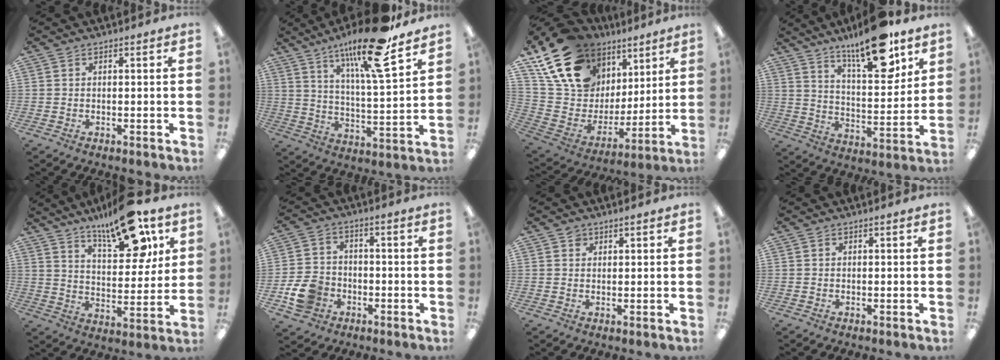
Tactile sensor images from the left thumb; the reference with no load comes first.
{"total": 18.8, "force": [13.1, 3.7, 12.9], "torque": [-0.222, -0.067, 0.209]}
{"total": 20.6, "force": [13.4, 12.9, 8.8], "torque": [-0.185, -0.065, 0.260]}
{"total": 18.4, "force": [13.3, 5.6, 11.3], "torque": [-0.179, -0.076, 0.217]}
{"total": 18.2, "force": [12.6, 6.8, 11.2], "torque": [-0.167, -0.068, 0.207]}
{"total": 8.8, "force": [-3.5, 7.0, 4.1], "torque": [-0.103, 0.022, -0.063]}
{"total": 1.5, "force": [1.1, 1.0, 0.2], "torque": [0.003, -0.003, 0.019]}
{"total": 0.0}